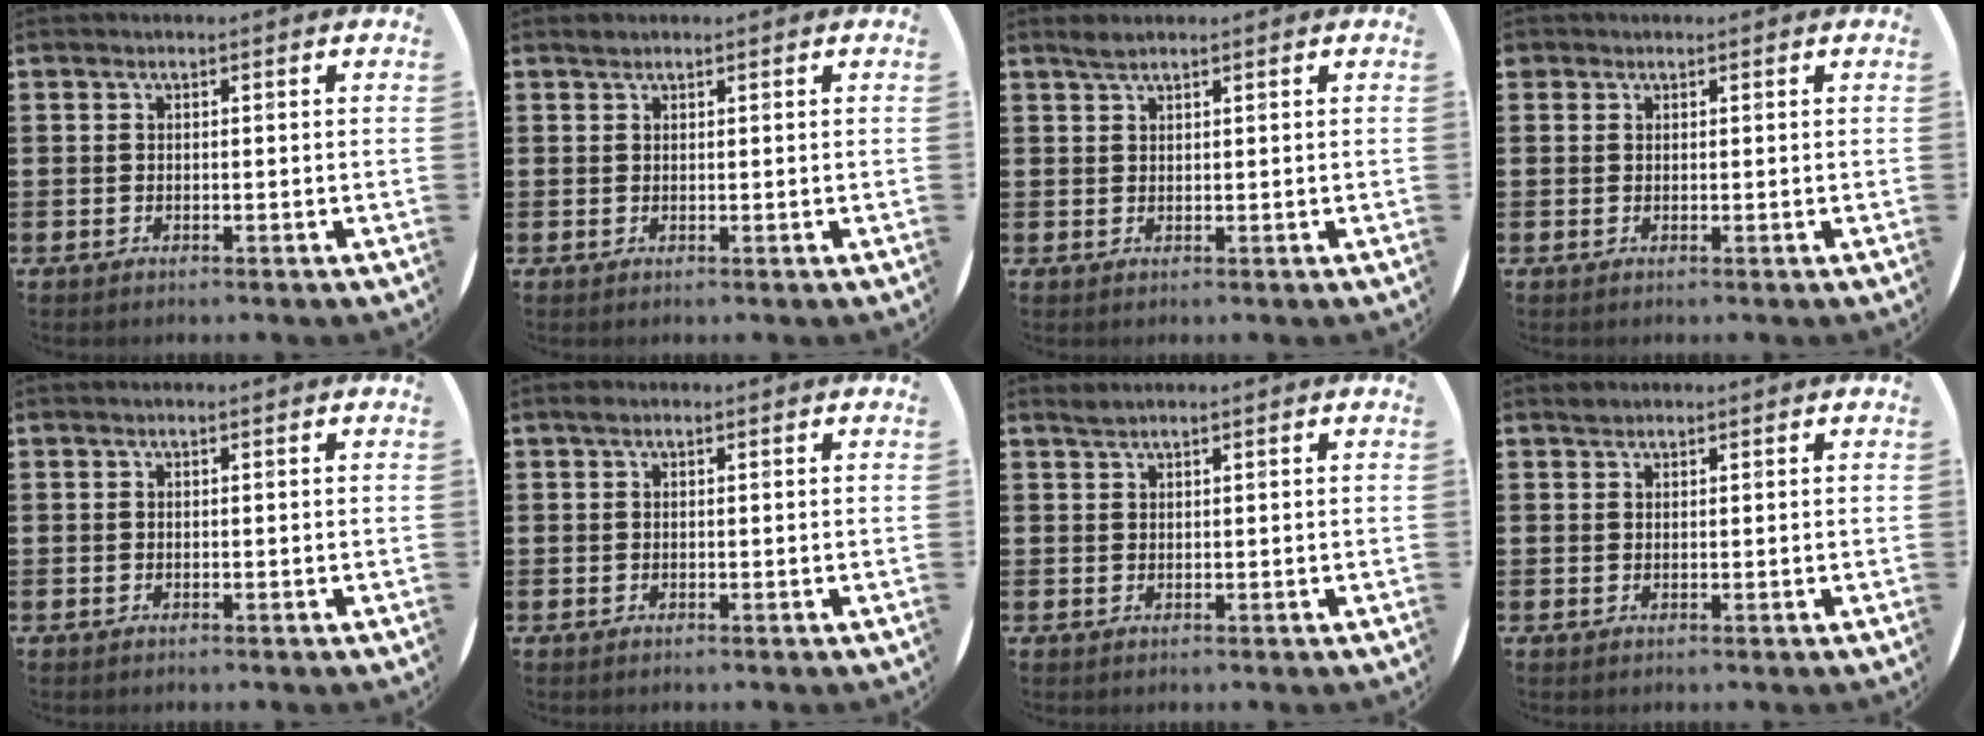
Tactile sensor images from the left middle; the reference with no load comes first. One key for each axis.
{"total": 0.5, "fx": 0.5, "fy": 0.2, "fz": 0.0, "tx": 0.000, "ty": 0.003, "tz": 0.010}
{"total": 1.3, "fx": 1.2, "fy": 0.2, "fz": 0.5, "tx": -0.012, "ty": 0.003, "tz": 0.022}
{"total": 0.6, "fx": 0.4, "fy": 0.3, "fz": -0.1, "tx": 0.003, "ty": 0.005, "tz": 0.008}
{"total": 0.0}
{"total": 0.7, "fx": 0.5, "fy": 0.4, "fz": 0.3, "tx": 0.001, "ty": 0.001, "tz": 0.006}
{"total": 0.9, "fx": 0.9, "fy": -0.1, "fz": 0.2, "tx": -0.004, "ty": 0.000, "tz": 0.017}
{"total": 0.8, "fx": 0.7, "fy": 0.3, "fz": 0.0, "tx": 0.007, "ty": -0.001, "tz": 0.012}